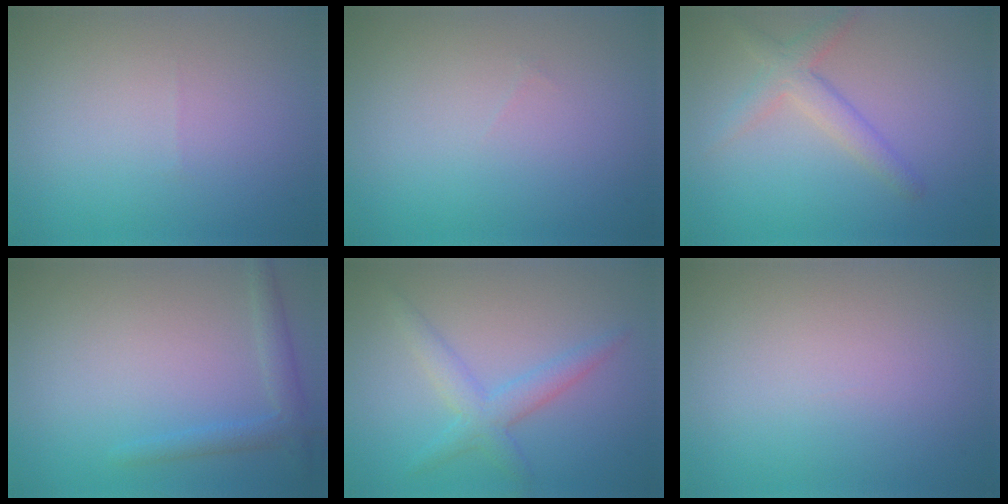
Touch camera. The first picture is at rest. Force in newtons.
{"total": 0.0}
{"total": 2.7, "press": 2.7, "slide": 0.1}
{"total": 2.0, "press": 2.0, "slide": 0.1}
{"total": 3.0, "press": 3.0, "slide": 0.0}
{"total": 0.0}